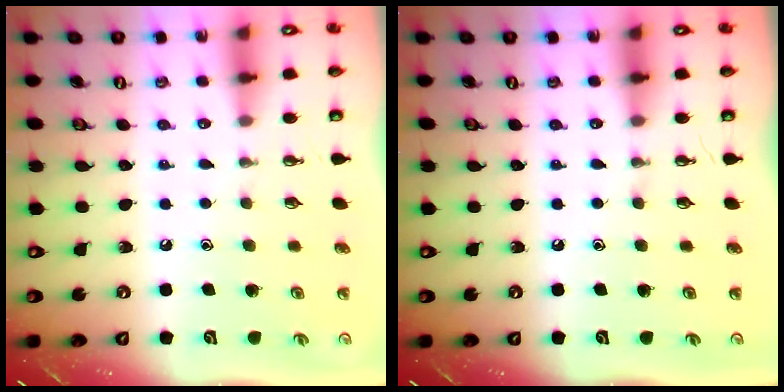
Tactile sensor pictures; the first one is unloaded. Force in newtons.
{"total": 0.0}